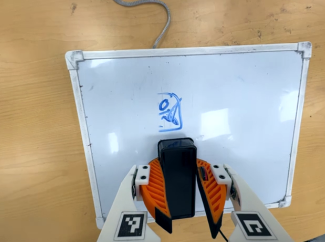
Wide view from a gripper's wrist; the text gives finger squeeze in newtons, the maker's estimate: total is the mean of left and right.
{"total": 10.9, "left": 10.9, "right": 10.9}